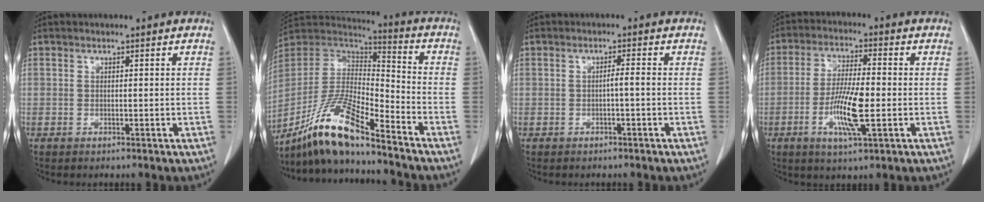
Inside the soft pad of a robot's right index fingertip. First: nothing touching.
{"total": 15.2, "force": [-11.6, 1.5, 9.8], "torque": [-0.194, 0.000, -0.214]}
{"total": 1.4, "force": [-0.4, -0.1, 1.3], "torque": [-0.020, 0.002, -0.007]}
{"total": 9.0, "force": [-2.4, 1.1, 8.6], "torque": [-0.165, -0.007, -0.047]}